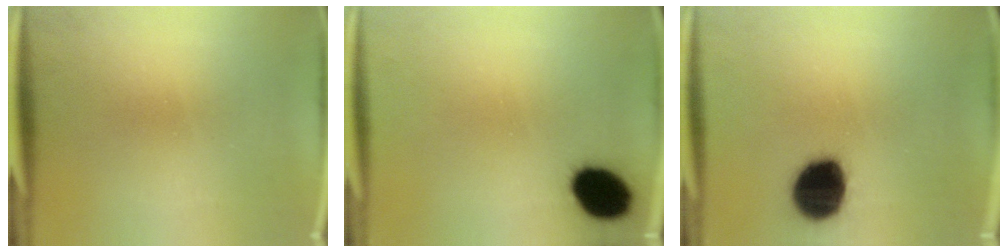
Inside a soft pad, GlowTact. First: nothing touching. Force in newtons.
{"total": 11.0}
{"total": 15.2}